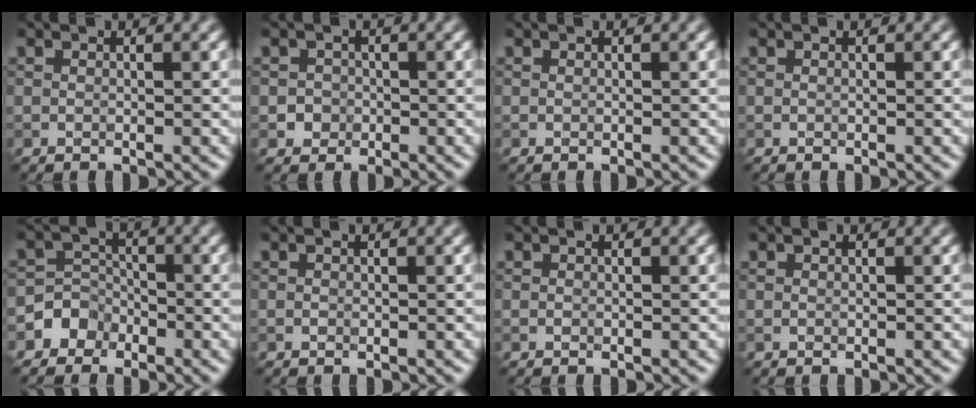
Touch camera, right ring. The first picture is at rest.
{"total": 1.5, "force": [-0.3, 1.5, 0.1], "torque": [0.016, -0.003, -0.006]}
{"total": 0.0}
{"total": 0.0}
{"total": 3.0, "force": [-1.9, 2.3, 0.1], "torque": [0.028, 0.013, -0.046]}
{"total": 0.0}
{"total": 0.0}
{"total": 0.0}